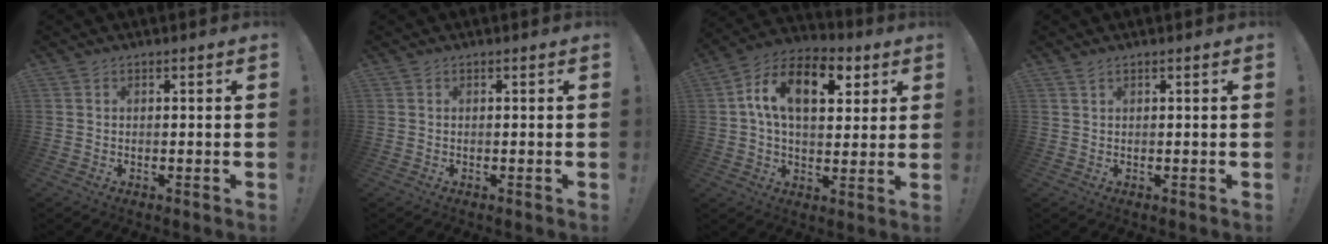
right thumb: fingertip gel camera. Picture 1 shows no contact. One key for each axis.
{"total": 0.0}
{"total": 15.9, "fx": 5.2, "fy": 9.3, "fz": 11.8, "tx": -0.196, "ty": -0.006, "tz": 0.088}
{"total": 0.9, "fx": 0.6, "fy": 0.0, "fz": 0.7, "tx": -0.019, "ty": 0.002, "tz": 0.012}